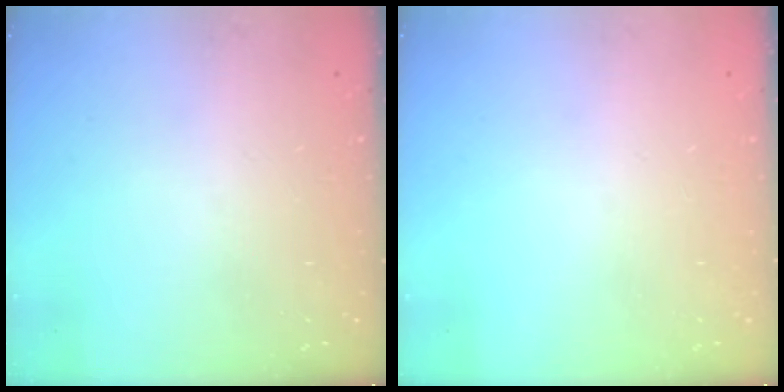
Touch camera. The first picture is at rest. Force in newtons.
{"total": 0.0}